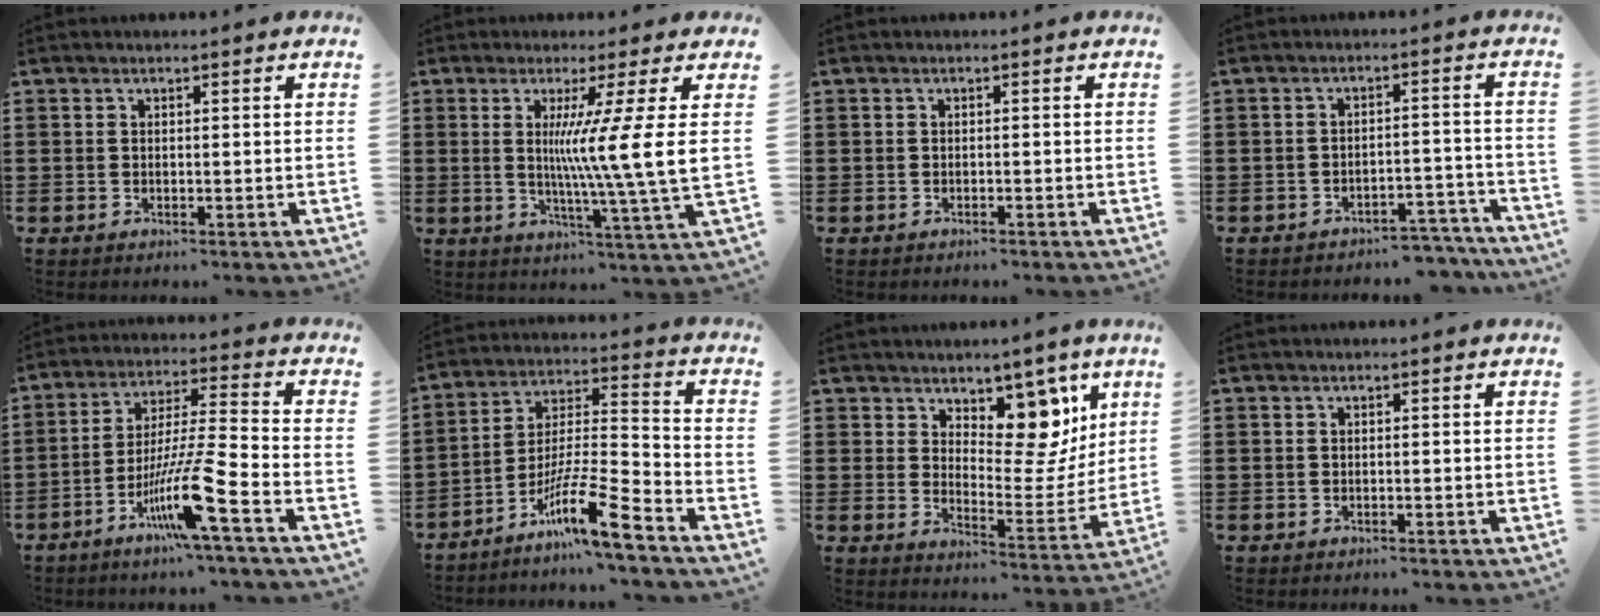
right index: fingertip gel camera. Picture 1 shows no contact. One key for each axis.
{"total": 10.2, "fx": 1.5, "fy": -1.8, "fz": 10.0, "tx": -0.179, "ty": -0.015, "tz": 0.015}
{"total": 0.5, "fx": -0.5, "fy": 0.2, "fz": 0.0, "tx": 0.000, "ty": 0.001, "tz": -0.012}
{"total": 3.5, "fx": -3.3, "fy": 0.5, "fz": 1.0, "tx": -0.020, "ty": 0.005, "tz": -0.068}
{"total": 12.1, "fx": -6.5, "fy": 0.3, "fz": 10.3, "tx": -0.207, "ty": -0.006, "tz": -0.125}
{"total": 12.1, "fx": -8.6, "fy": 1.2, "fz": 8.4, "tx": -0.156, "ty": 0.007, "tz": -0.165}
{"total": 9.7, "fx": 6.6, "fy": 5.1, "fz": 5.0, "tx": -0.082, "ty": -0.044, "tz": 0.115}
{"total": 0.0}